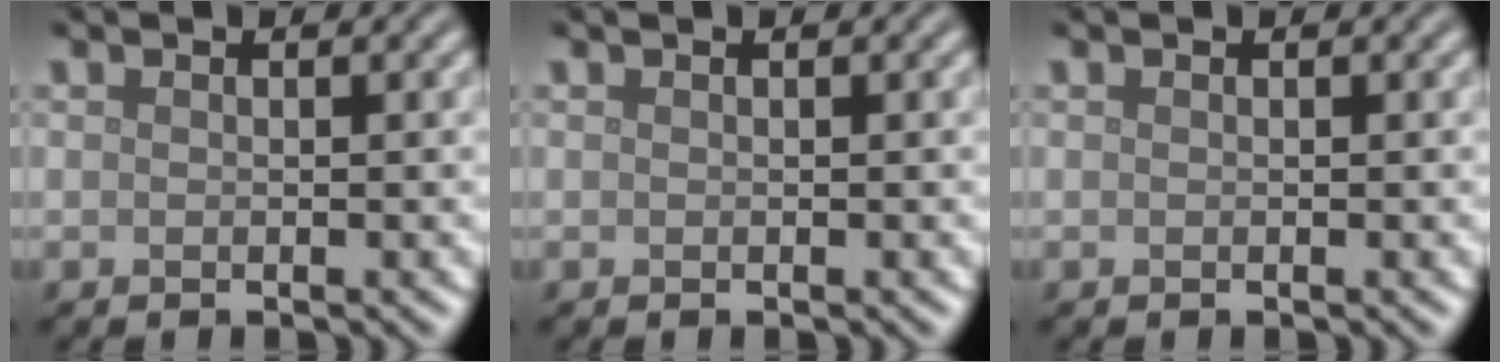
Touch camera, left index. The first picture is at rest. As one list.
[{"total": 0.0}, {"total": 0.0}]